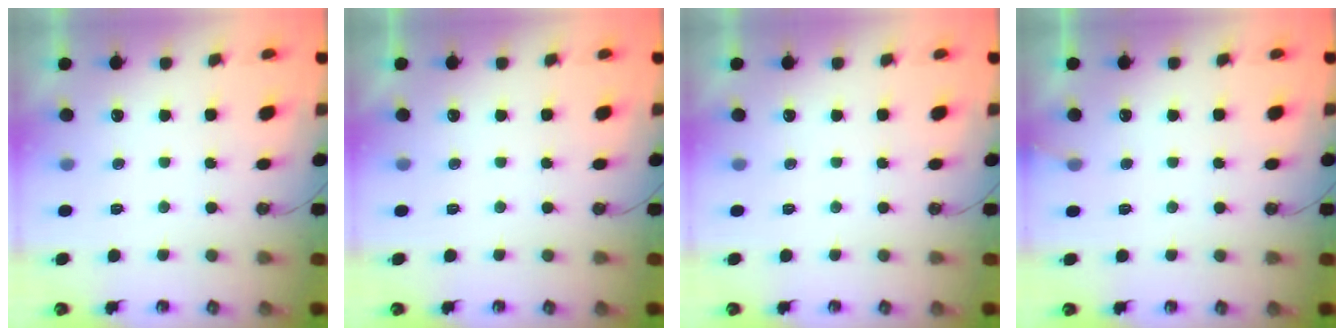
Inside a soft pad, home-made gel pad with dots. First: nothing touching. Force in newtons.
{"total": 0.0}
{"total": 0.0}
{"total": 4.5, "press": 4.5, "slide": 0.2}